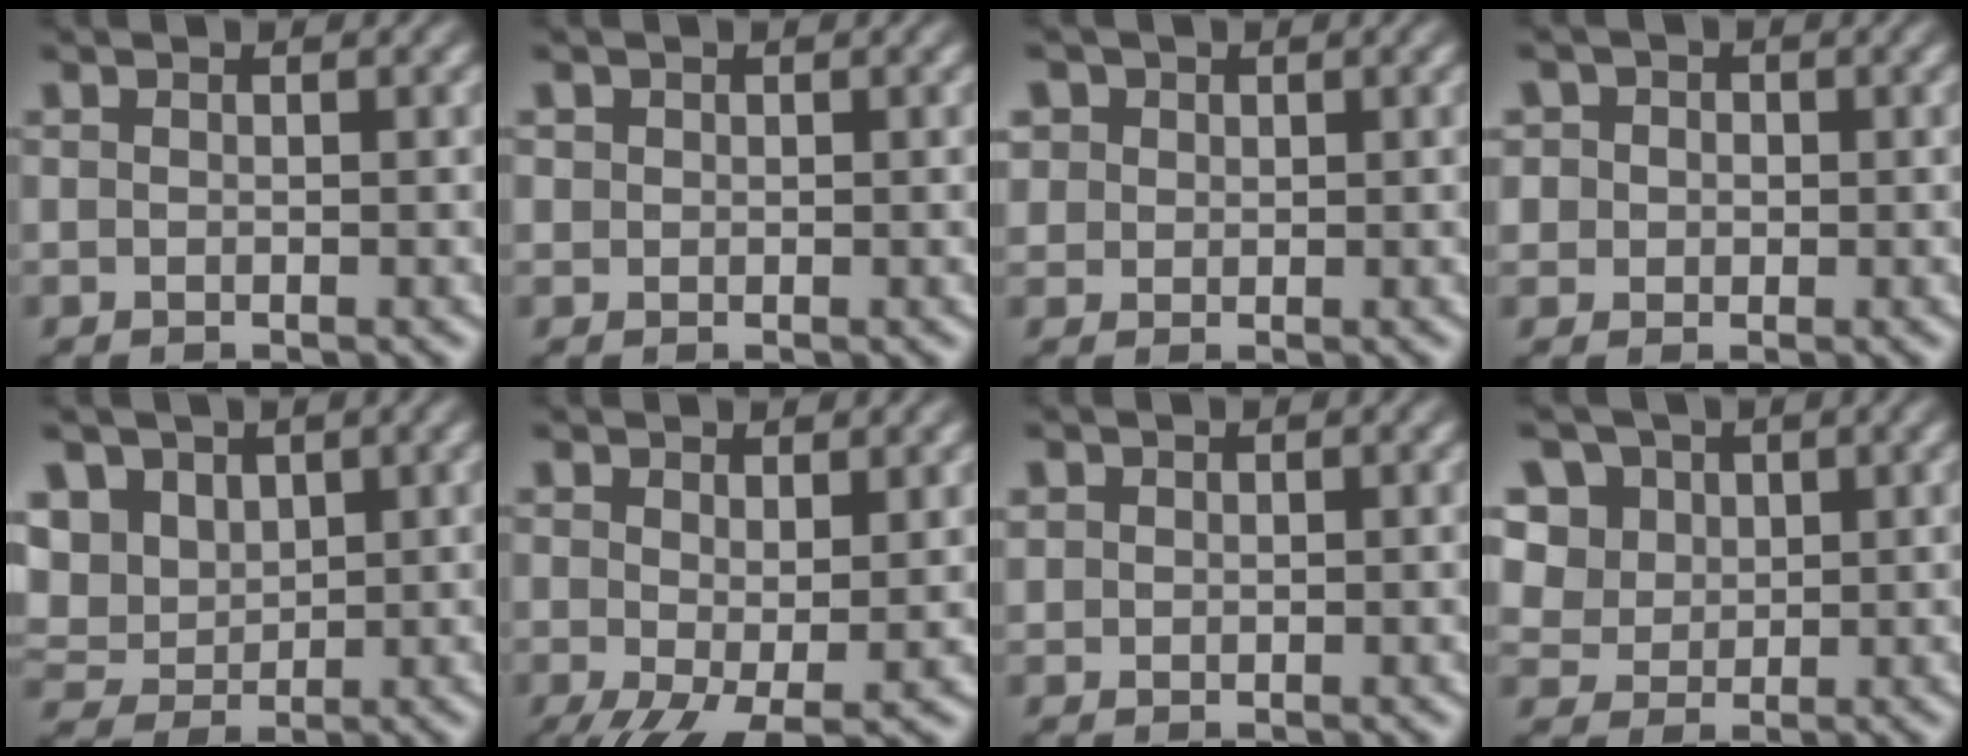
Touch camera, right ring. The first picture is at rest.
{"total": 0.6, "force": [0.5, 0.3, 0.1], "torque": [0.002, -0.007, 0.017]}
{"total": 3.2, "force": [1.3, 2.7, 1.2], "torque": [-0.031, -0.007, 0.032]}
{"total": 3.7, "force": [0.3, 3.4, 1.3], "torque": [-0.029, -0.006, 0.007]}
{"total": 7.7, "force": [1.4, 6.8, 3.2], "torque": [-0.090, -0.026, 0.032]}
{"total": 4.5, "force": [-2.0, 1.5, 3.8], "torque": [-0.062, -0.037, -0.005]}
{"total": 1.0, "force": [0.8, 0.5, 0.2], "torque": [-0.005, -0.005, 0.024]}
{"total": 8.8, "force": [2.6, 7.5, 3.8], "torque": [-0.094, -0.011, 0.047]}